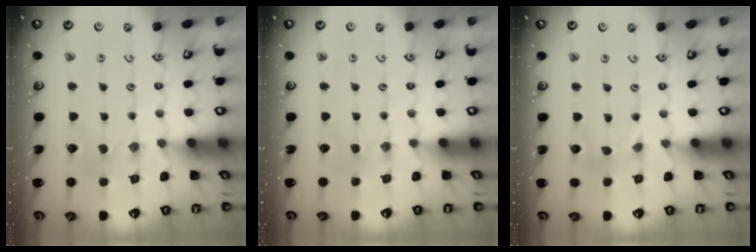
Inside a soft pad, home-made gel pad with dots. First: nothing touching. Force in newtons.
{"total": 0.0}
{"total": 0.0}